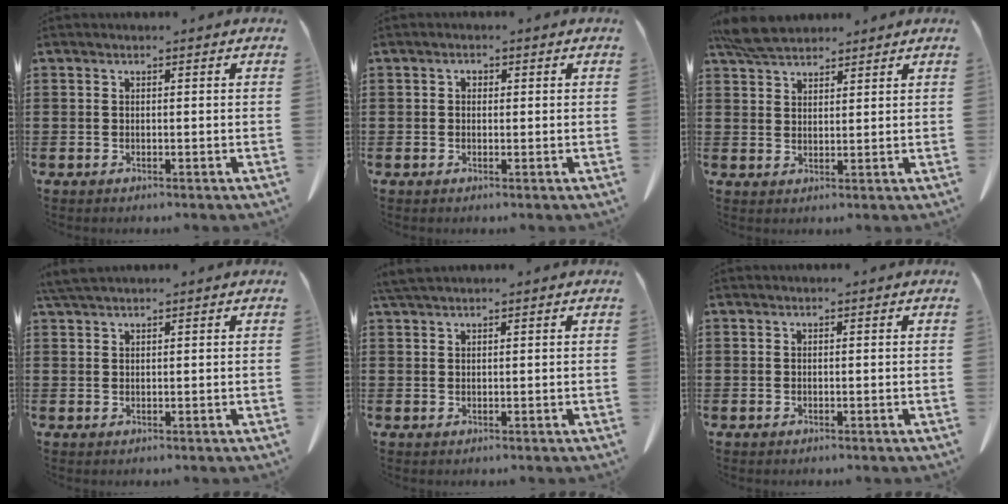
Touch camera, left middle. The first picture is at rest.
{"total": 0.8, "force": [0.1, 0.6, 0.5], "torque": [-0.013, 0.003, 0.002]}
{"total": 5.3, "force": [4.8, 1.4, 2.0], "torque": [-0.051, -0.007, 0.091]}
{"total": 2.2, "force": [1.8, 0.2, 1.2], "torque": [-0.028, 0.000, 0.035]}
{"total": 1.9, "force": [1.6, 0.1, 1.0], "torque": [-0.023, -0.001, 0.031]}
{"total": 0.0}